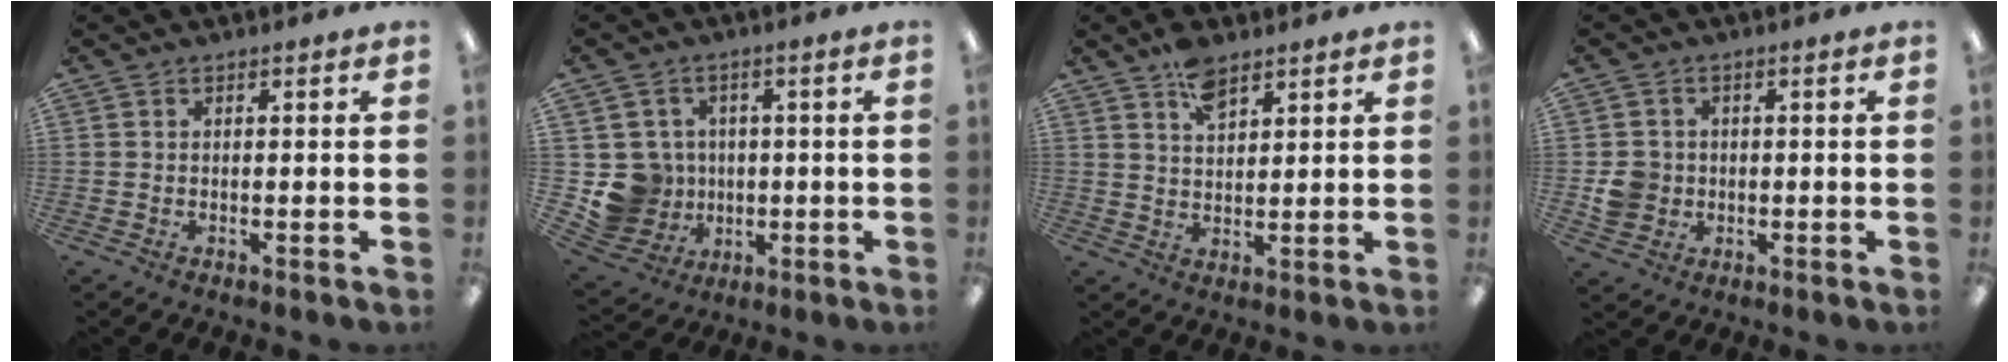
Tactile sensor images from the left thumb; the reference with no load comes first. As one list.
[{"total": 9.2, "force": [-0.3, 9.0, 1.4], "torque": [-0.056, 0.007, 0.009]}, {"total": 6.2, "force": [4.3, 2.8, 3.5], "torque": [-0.054, -0.019, 0.075]}, {"total": 5.1, "force": [-0.3, 4.9, 1.4], "torque": [-0.016, 0.008, -0.003]}]